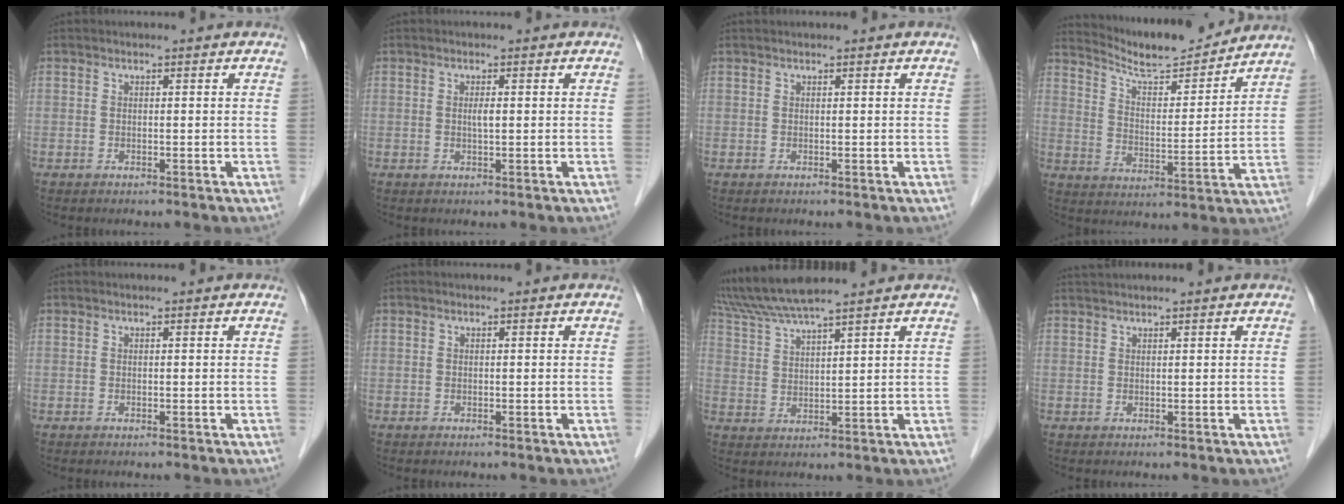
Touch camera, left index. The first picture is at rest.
{"total": 1.0, "force": [0.1, 0.1, 1.0], "torque": [-0.021, -0.001, 0.002]}
{"total": 0.6, "force": [0.5, 0.0, 0.2], "torque": [-0.006, 0.011, 0.012]}
{"total": 12.5, "force": [12.1, 0.3, 3.1], "torque": [-0.061, -0.001, 0.197]}
{"total": 0.0}
{"total": 0.0}
{"total": 10.1, "force": [8.9, -0.8, 4.6], "torque": [-0.093, 0.030, 0.166]}
{"total": 2.8, "force": [2.6, -0.1, 1.0], "torque": [-0.012, 0.030, 0.047]}